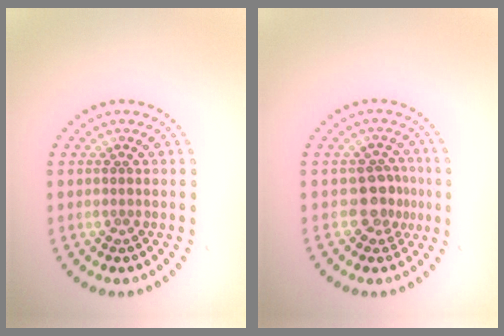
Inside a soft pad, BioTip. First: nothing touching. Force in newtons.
{"total": 2.7, "press": 2.2, "slide": 1.5}